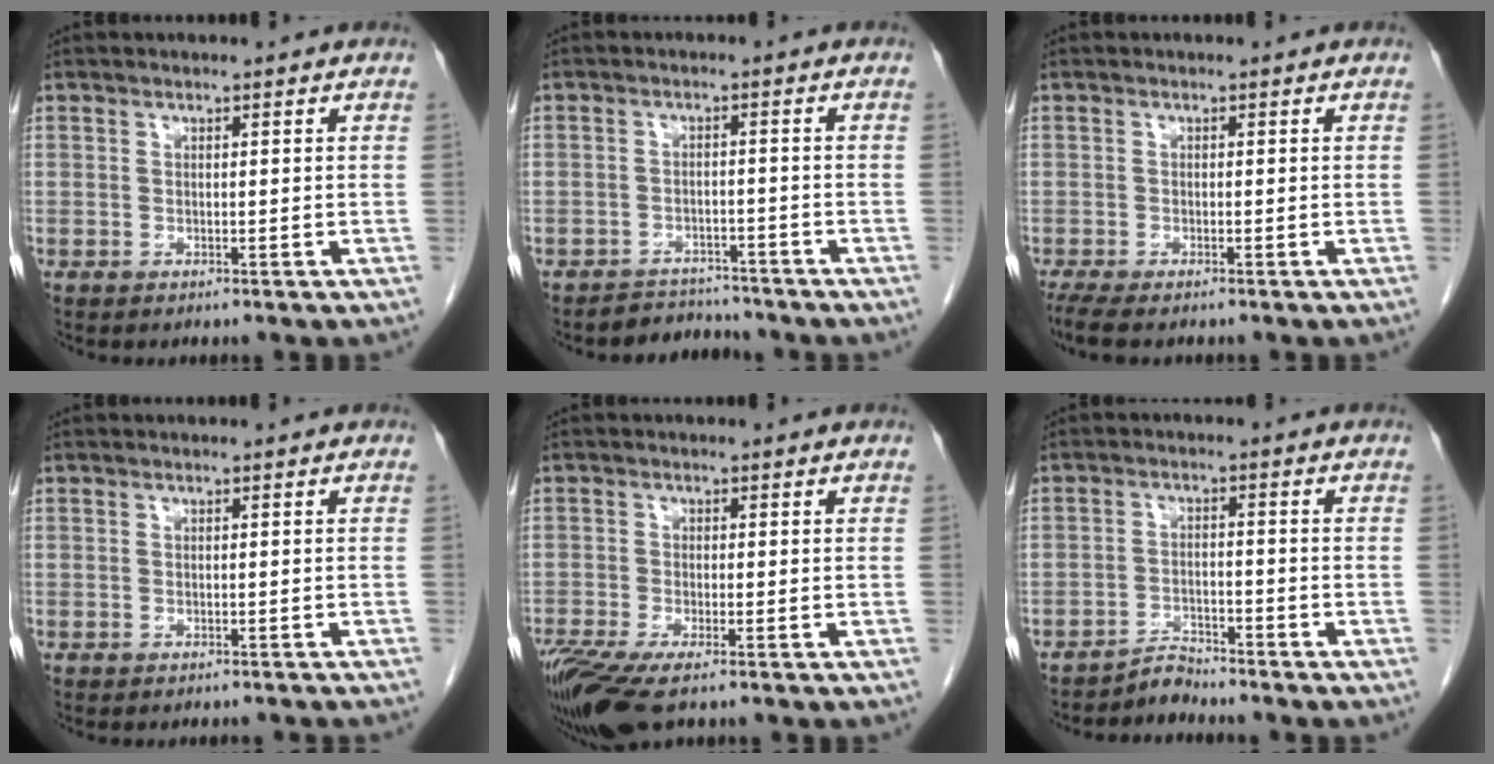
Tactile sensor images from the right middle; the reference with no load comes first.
{"total": 4.1, "force": [-3.8, 1.2, -0.9], "torque": [0.017, 0.004, -0.058]}
{"total": 4.1, "force": [-3.3, 0.7, 2.3], "torque": [-0.050, -0.015, -0.054]}
{"total": 4.4, "force": [-4.0, 0.8, 1.6], "torque": [-0.025, -0.010, -0.047]}
{"total": 7.9, "force": [-5.4, 1.7, 5.6], "torque": [-0.102, -0.018, -0.098]}
{"total": 2.9, "force": [-2.8, 0.0, -0.5], "torque": [0.015, -0.010, -0.049]}